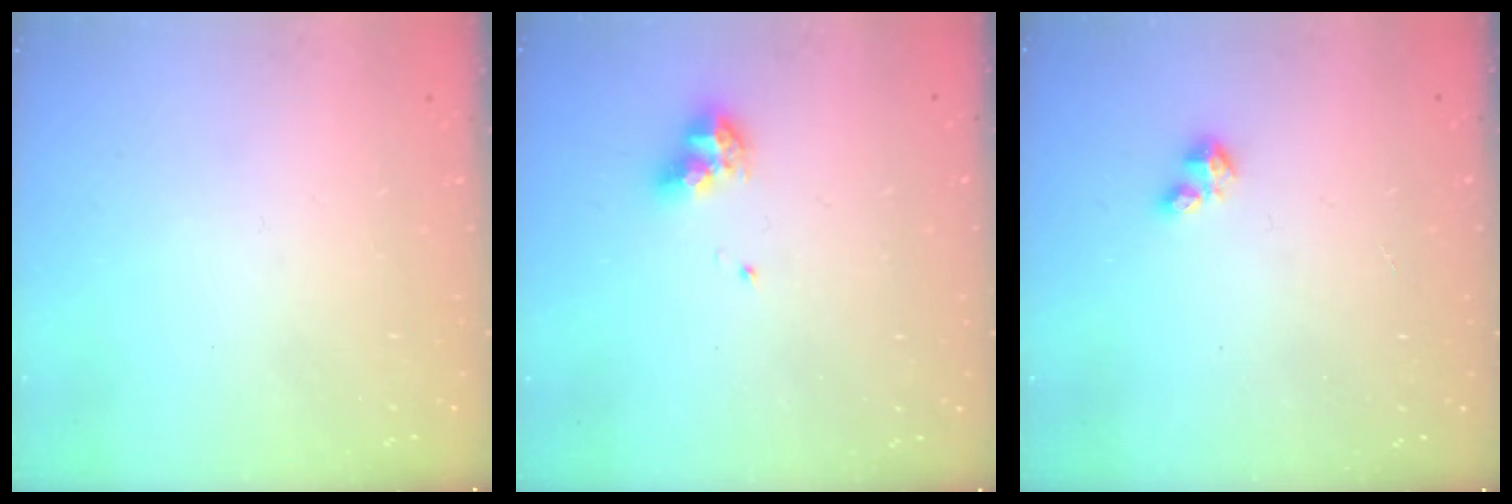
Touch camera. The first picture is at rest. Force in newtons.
{"total": 8.5, "press": 8.4, "slide": 0.9}
{"total": 1.6, "press": 1.6, "slide": 0.4}